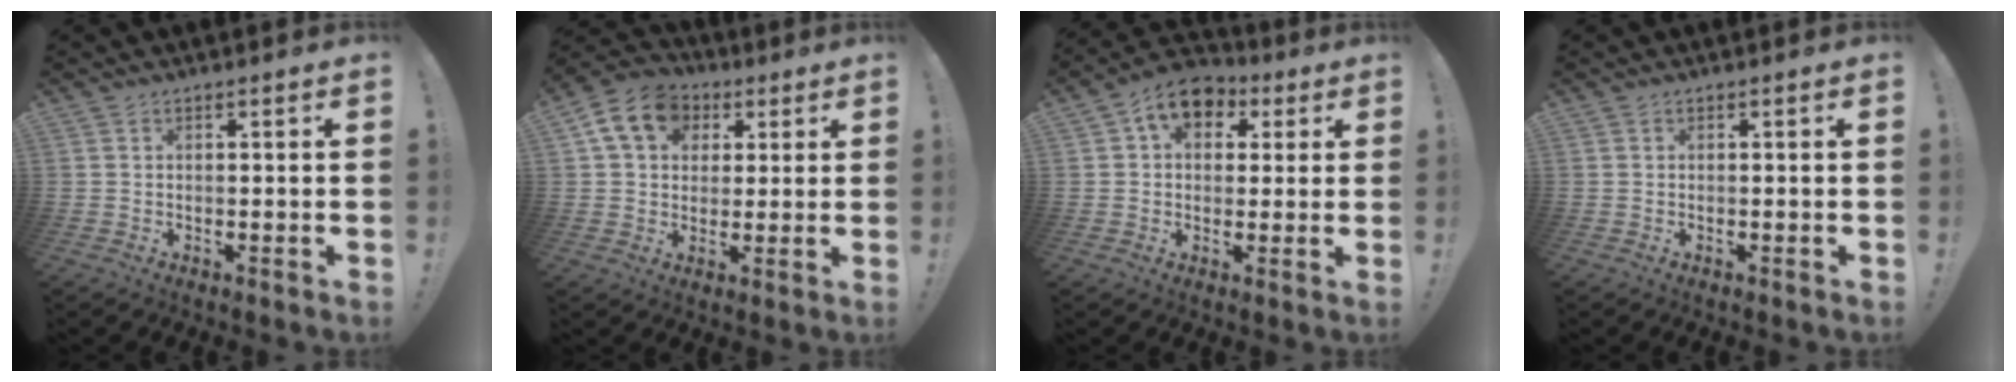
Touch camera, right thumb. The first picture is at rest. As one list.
[{"total": 13.3, "force": [4.8, 10.5, 6.5], "torque": [-0.095, -0.010, 0.095]}, {"total": 9.2, "force": [3.7, 6.7, 5.2], "torque": [-0.084, -0.005, 0.073]}, {"total": 0.0}]